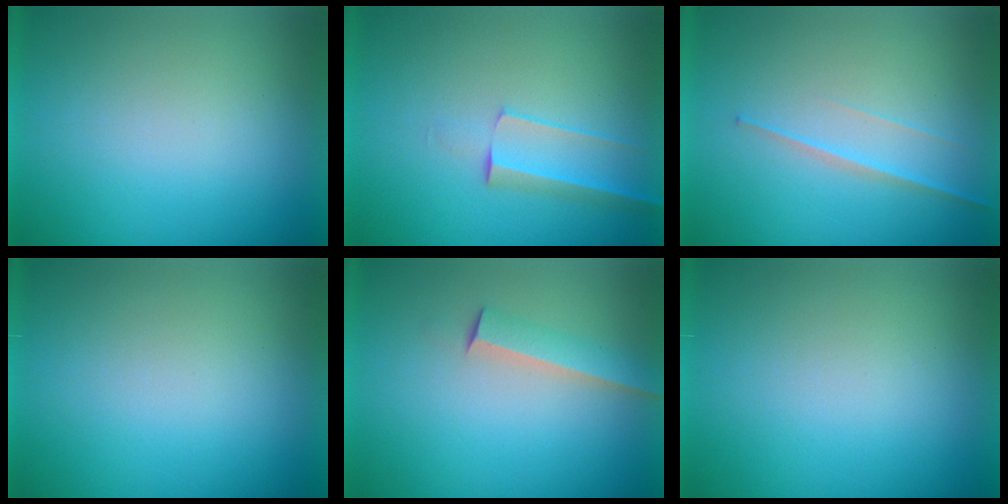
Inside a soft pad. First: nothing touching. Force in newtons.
{"total": 2.5}
{"total": 1.4}
{"total": 1.1}
{"total": 2.5}
{"total": 1.1}